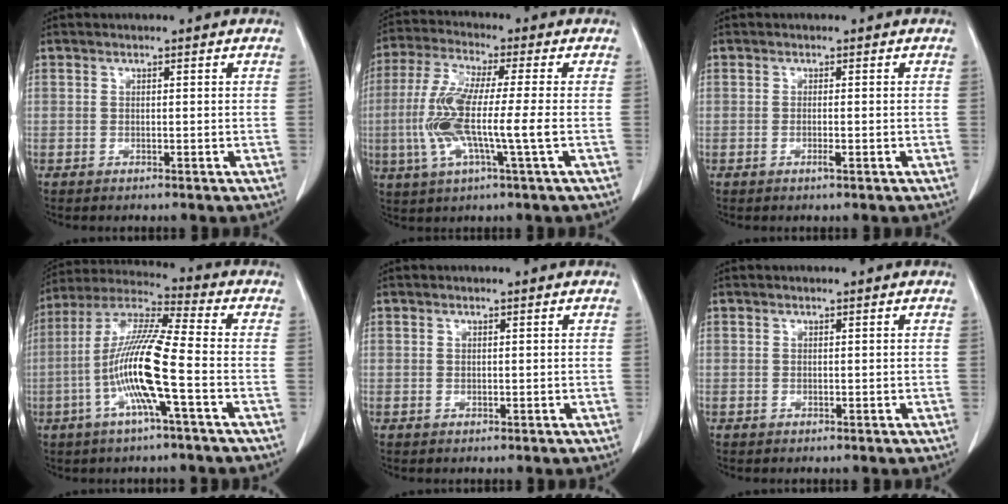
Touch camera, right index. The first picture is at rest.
{"total": 11.9, "force": [-2.0, 0.9, 11.7], "torque": [-0.247, -0.004, -0.043]}
{"total": 1.5, "force": [-0.6, 0.1, 1.3], "torque": [-0.025, -0.002, -0.008]}
{"total": 13.8, "force": [-3.7, 0.5, 13.3], "torque": [-0.269, 0.003, -0.079]}
{"total": 0.7, "force": [0.1, 0.5, 0.4], "torque": [-0.008, 0.001, 0.005]}
{"total": 0.0}